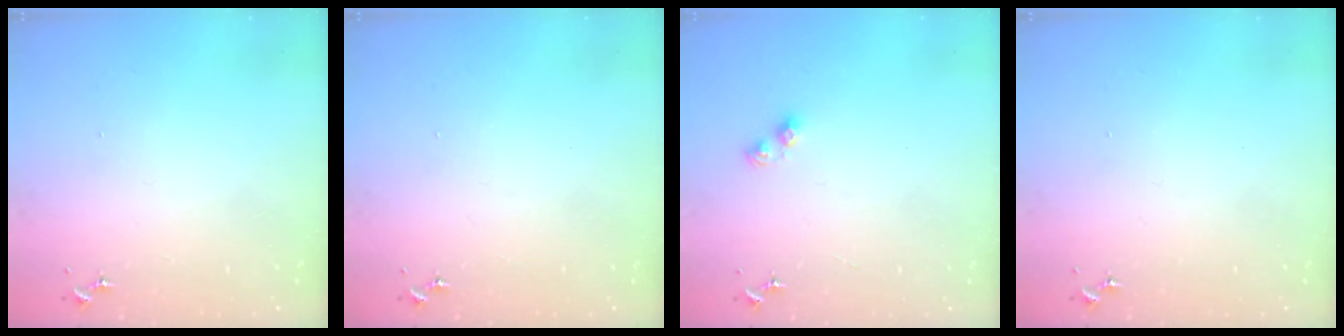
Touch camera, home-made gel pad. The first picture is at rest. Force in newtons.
{"total": 0.0}
{"total": 4.3, "press": 4.3, "slide": 0.5}
{"total": 0.0}